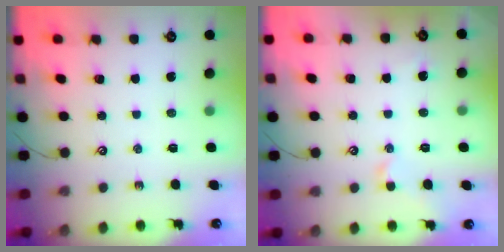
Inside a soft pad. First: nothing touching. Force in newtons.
{"total": 1.5, "press": 1.4, "slide": 0.3}